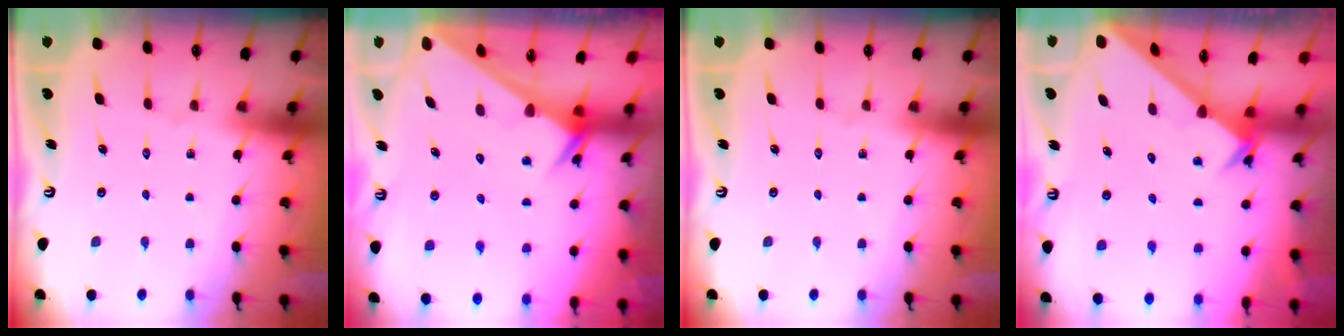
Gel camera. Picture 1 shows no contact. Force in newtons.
{"total": 2.6, "press": 2.6, "slide": 0.1}
{"total": 0.0}
{"total": 2.6, "press": 2.6, "slide": 0.2}